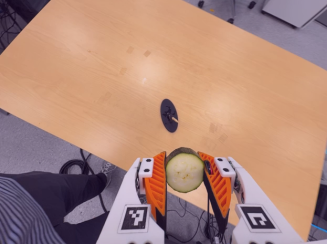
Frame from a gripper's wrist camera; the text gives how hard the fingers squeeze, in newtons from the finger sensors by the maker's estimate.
{"total": 9.6, "left": 8.6, "right": 10.6}